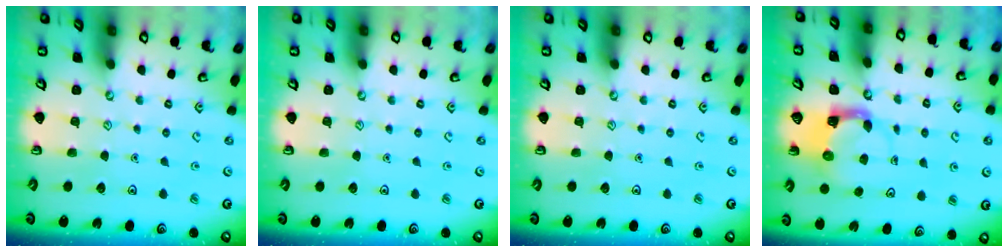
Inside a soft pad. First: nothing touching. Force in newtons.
{"total": 0.0}
{"total": 0.0}
{"total": 3.8, "press": 3.7, "slide": 0.7}